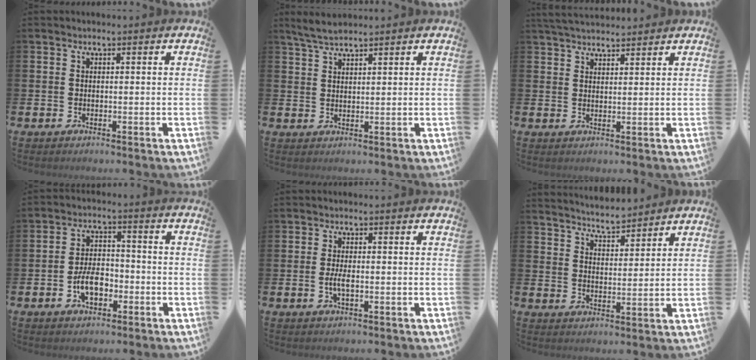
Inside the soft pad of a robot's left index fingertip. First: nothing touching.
{"total": 3.4, "force": [3.1, 0.5, 1.4], "torque": [-0.033, -0.005, 0.057]}
{"total": 3.5, "force": [3.5, 0.5, 0.6], "torque": [-0.017, -0.013, 0.064]}
{"total": 5.4, "force": [-1.9, 3.1, 3.9], "torque": [-0.070, 0.007, -0.038]}
{"total": 2.4, "force": [-0.3, 0.8, 2.2], "torque": [-0.037, -0.002, -0.007]}
{"total": 5.0, "force": [4.9, 0.7, 0.3], "torque": [-0.012, -0.032, 0.086]}